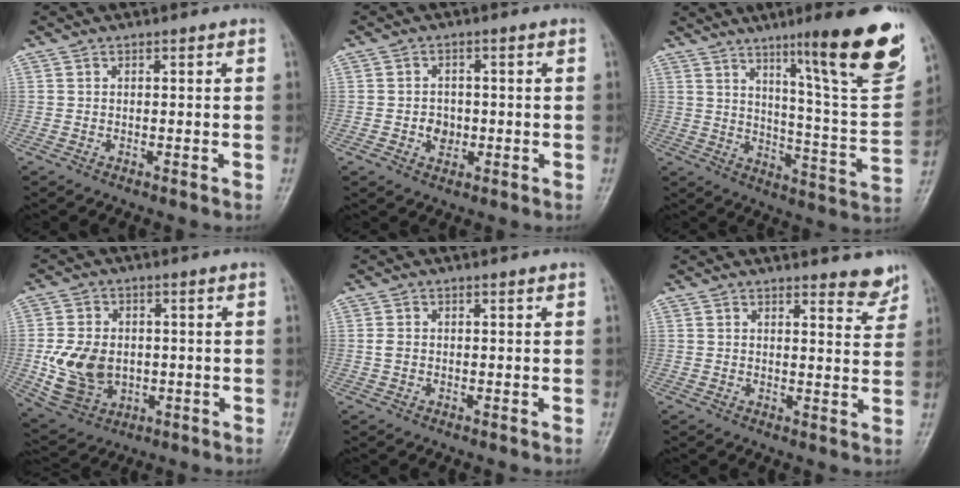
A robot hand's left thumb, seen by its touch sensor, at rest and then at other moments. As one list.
[{"total": 3.2, "force": [-0.7, 2.8, 1.6], "torque": [-0.007, 0.004, -0.011]}, {"total": 22.6, "force": [13.4, 2.4, 18.0], "torque": [-0.222, -0.068, 0.201]}, {"total": 11.5, "force": [-0.9, 8.8, 7.3], "torque": [-0.119, -0.005, -0.003]}, {"total": 1.2, "force": [-0.1, 0.9, 0.8], "torque": [-0.013, 0.005, 0.002]}, {"total": 4.1, "force": [3.7, 1.2, 1.5], "torque": [-0.003, -0.032, 0.037]}]